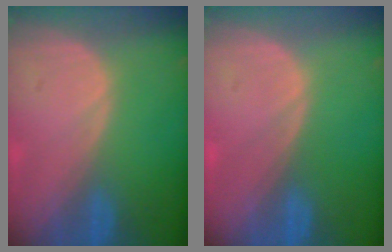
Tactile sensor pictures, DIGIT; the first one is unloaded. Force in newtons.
{"total": 0.0}